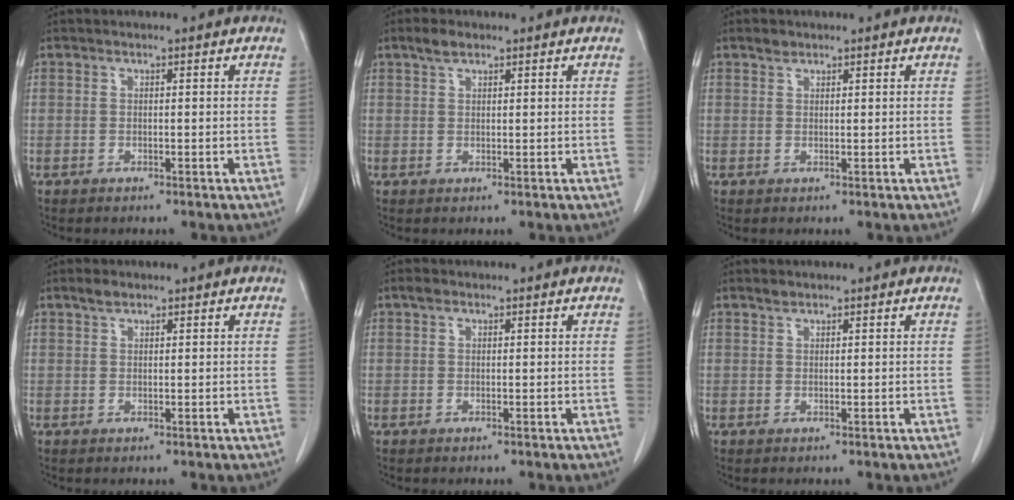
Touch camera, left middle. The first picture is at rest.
{"total": 2.2, "force": [1.6, 0.9, 1.2], "torque": [-0.029, 0.007, 0.031]}
{"total": 1.1, "force": [0.9, 0.6, 0.3], "torque": [-0.008, 0.001, 0.016]}
{"total": 1.5, "force": [1.1, 0.6, 0.7], "torque": [-0.018, 0.004, 0.022]}
{"total": 0.9, "force": [0.6, 0.5, 0.4], "torque": [-0.011, 0.010, 0.009]}
{"total": 0.8, "force": [0.7, 0.3, 0.2], "torque": [-0.008, 0.001, 0.014]}